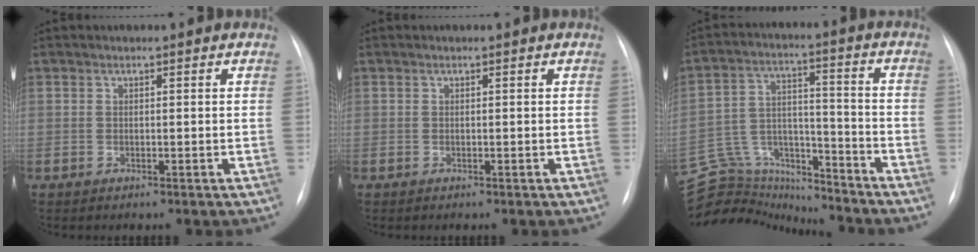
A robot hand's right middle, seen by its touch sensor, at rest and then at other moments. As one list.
[{"total": 0.0}, {"total": 16.0, "force": [-15.7, 2.8, 1.2], "torque": [-0.031, 0.049, -0.258]}]